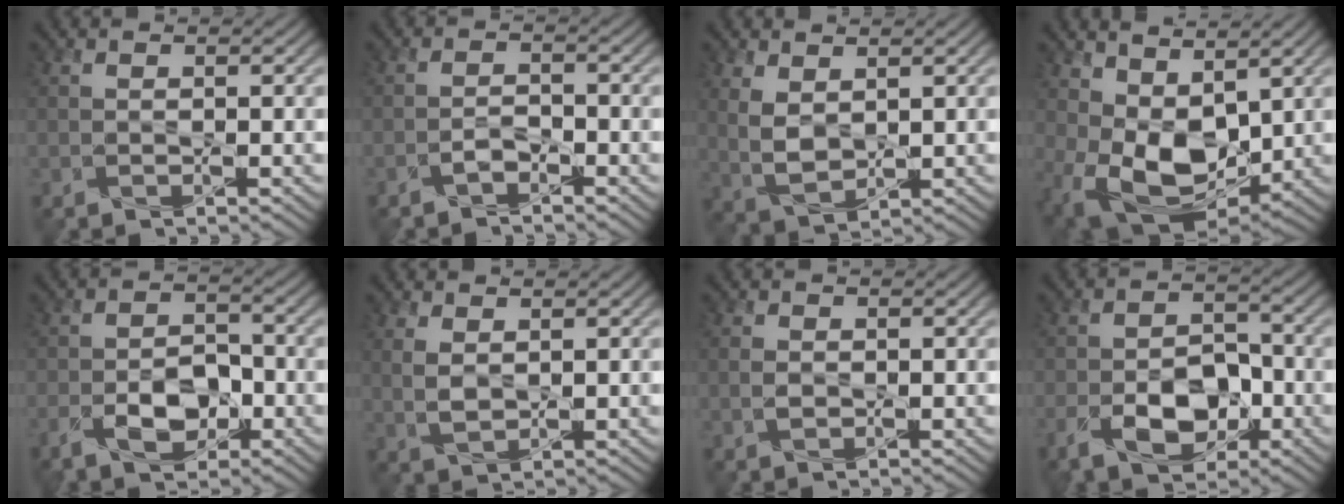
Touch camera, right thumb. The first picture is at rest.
{"total": 1.8, "force": [-1.5, 0.5, 0.9], "torque": [-0.020, 0.003, -0.034]}
{"total": 4.6, "force": [2.0, 2.6, 3.2], "torque": [-0.085, -0.005, 0.044]}
{"total": 11.7, "force": [2.2, 7.5, 8.7], "torque": [-0.200, -0.019, 0.045]}
{"total": 6.8, "force": [-3.1, 3.8, 4.7], "torque": [-0.087, -0.001, -0.060]}
{"total": 3.0, "force": [1.1, 1.7, 2.3], "torque": [-0.063, -0.001, 0.024]}
{"total": 1.7, "force": [-0.1, 1.3, 1.1], "torque": [-0.030, -0.001, -0.003]}
{"total": 8.7, "force": [-3.8, 5.1, 5.9], "torque": [-0.116, -0.005, -0.069]}